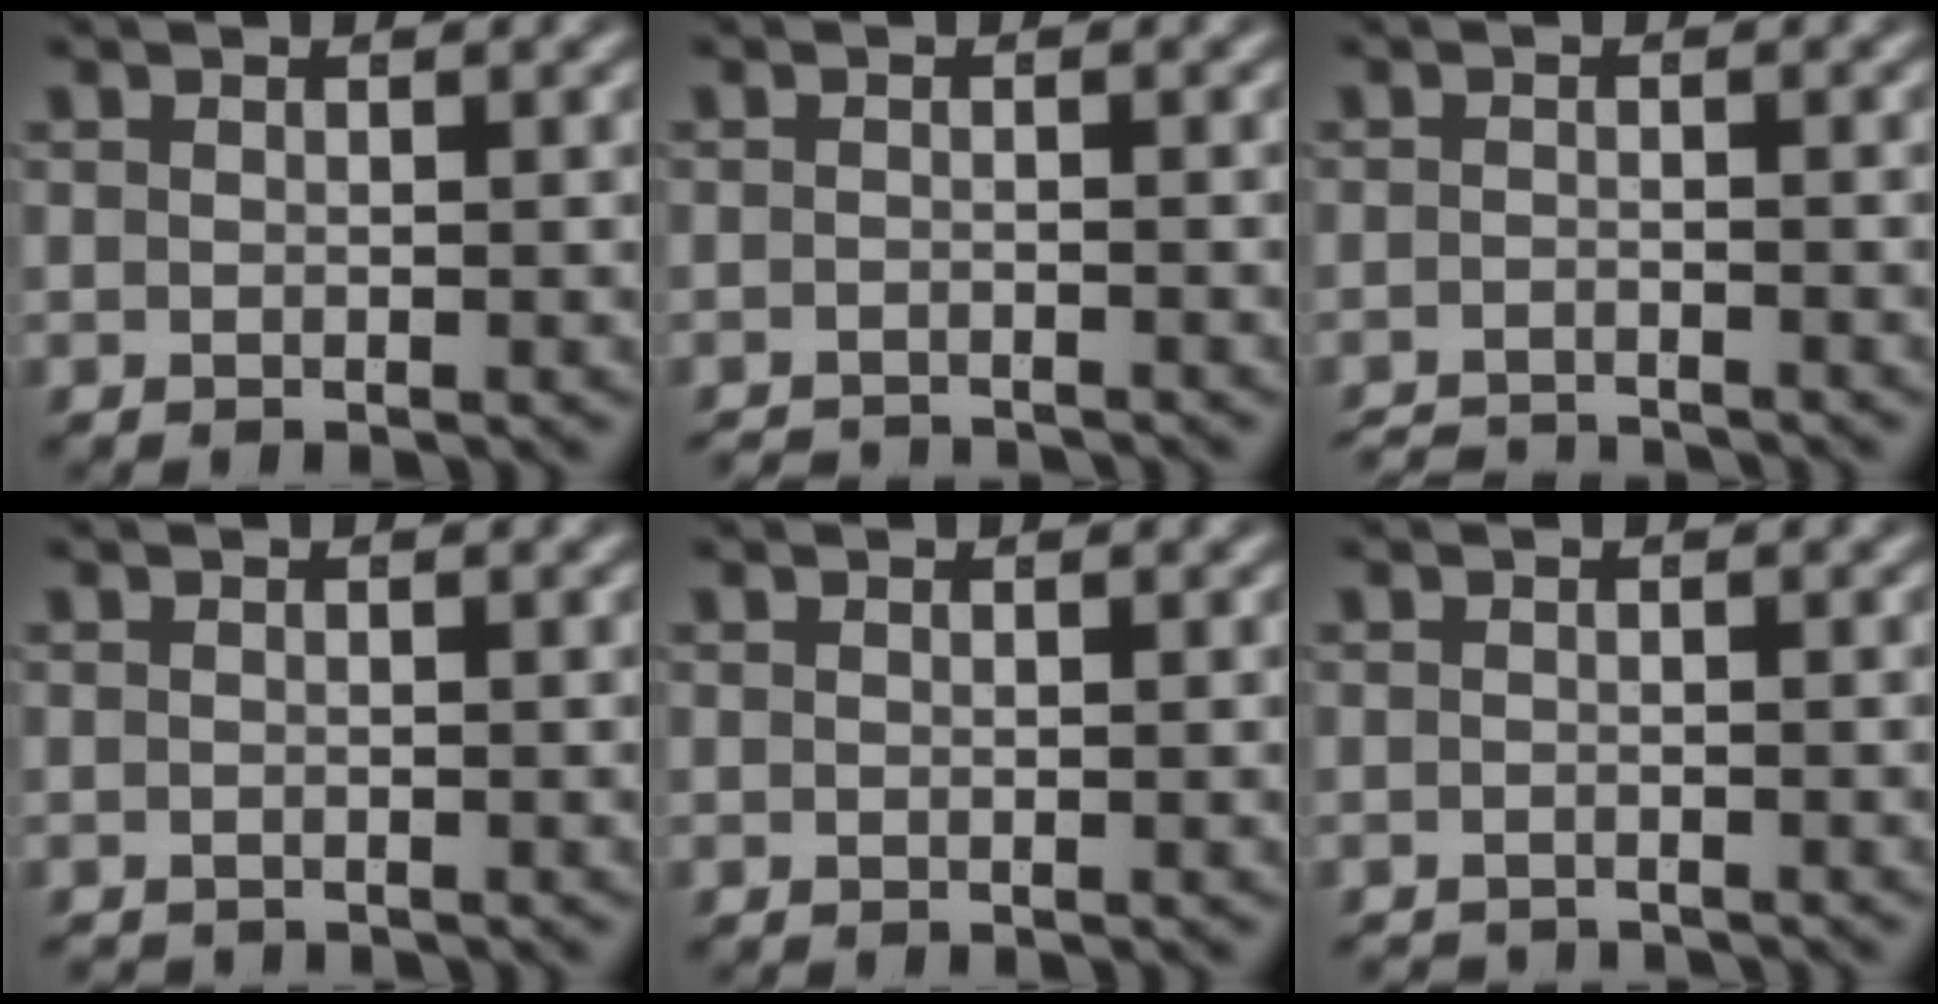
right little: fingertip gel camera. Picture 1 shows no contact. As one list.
[{"total": 2.7, "force": [-2.7, -0.3, -0.1], "torque": [0.000, -0.017, -0.038]}, {"total": 3.1, "force": [-3.1, -0.2, 0.0], "torque": [0.001, -0.017, -0.048]}, {"total": 1.1, "force": [-1.1, -0.3, -0.2], "torque": [-0.004, -0.014, -0.012]}, {"total": 0.0}, {"total": 2.3, "force": [-2.2, -0.3, -0.2], "torque": [-0.001, -0.018, -0.029]}]